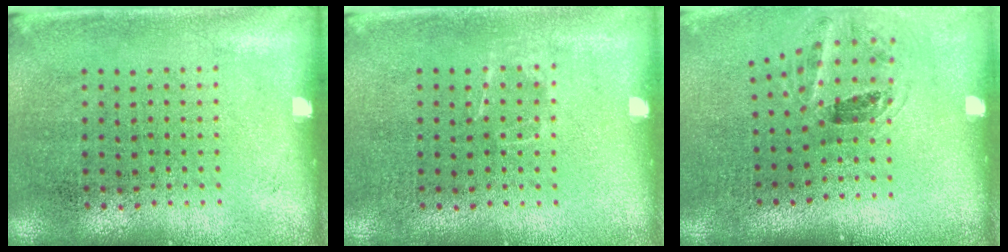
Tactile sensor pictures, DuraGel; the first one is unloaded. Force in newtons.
{"total": 0.7, "press": 0.6, "slide": 0.3}
{"total": 1.2, "press": 1.0, "slide": 0.6}